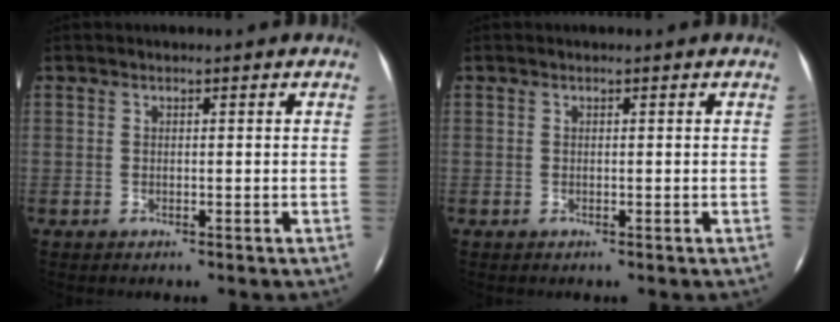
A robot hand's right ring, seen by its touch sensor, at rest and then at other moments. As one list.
[{"total": 0.0}]